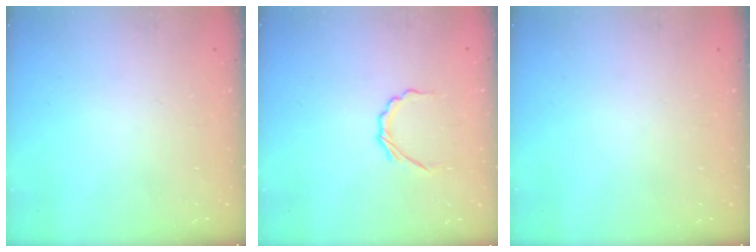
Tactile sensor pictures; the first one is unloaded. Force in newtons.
{"total": 4.0, "press": 3.8, "slide": 1.3}
{"total": 0.0}